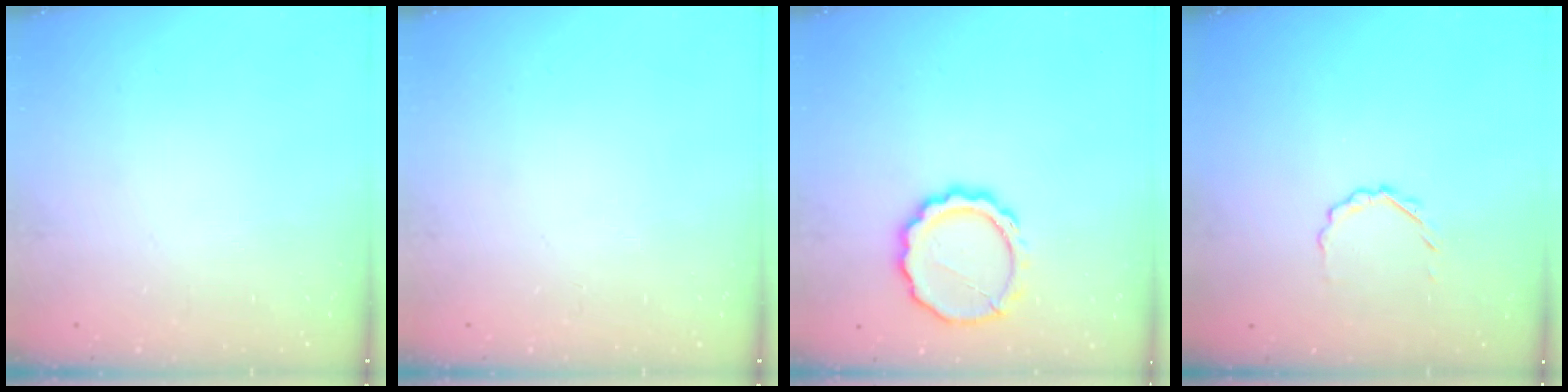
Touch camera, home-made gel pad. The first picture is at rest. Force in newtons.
{"total": 0.0}
{"total": 11.3, "press": 11.0, "slide": 2.2}
{"total": 2.1, "press": 2.0, "slide": 0.8}